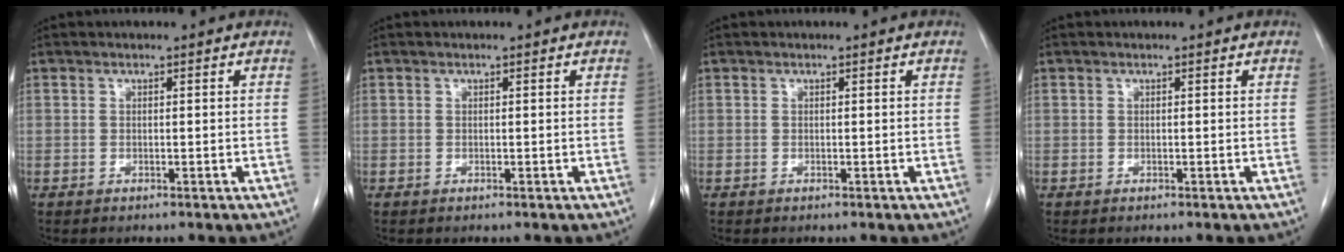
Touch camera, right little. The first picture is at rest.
{"total": 0.0}
{"total": 0.0}
{"total": 0.0}